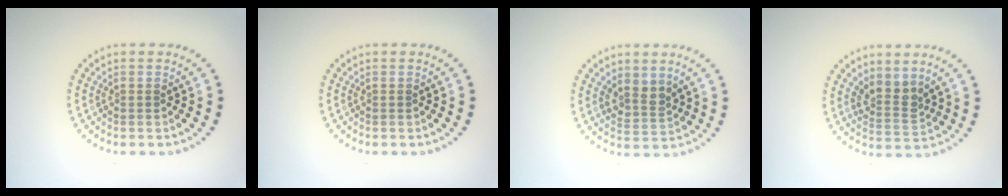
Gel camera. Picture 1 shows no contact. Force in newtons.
{"total": 0.0}
{"total": 2.2, "press": 1.8, "slide": 1.1}
{"total": 2.6, "press": 1.9, "slide": 1.7}